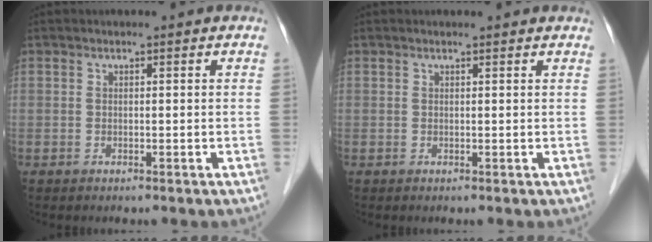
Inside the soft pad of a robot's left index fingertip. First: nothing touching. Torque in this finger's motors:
{"motor_torque": [0.16, -0.13, -0.16, -0.01]}